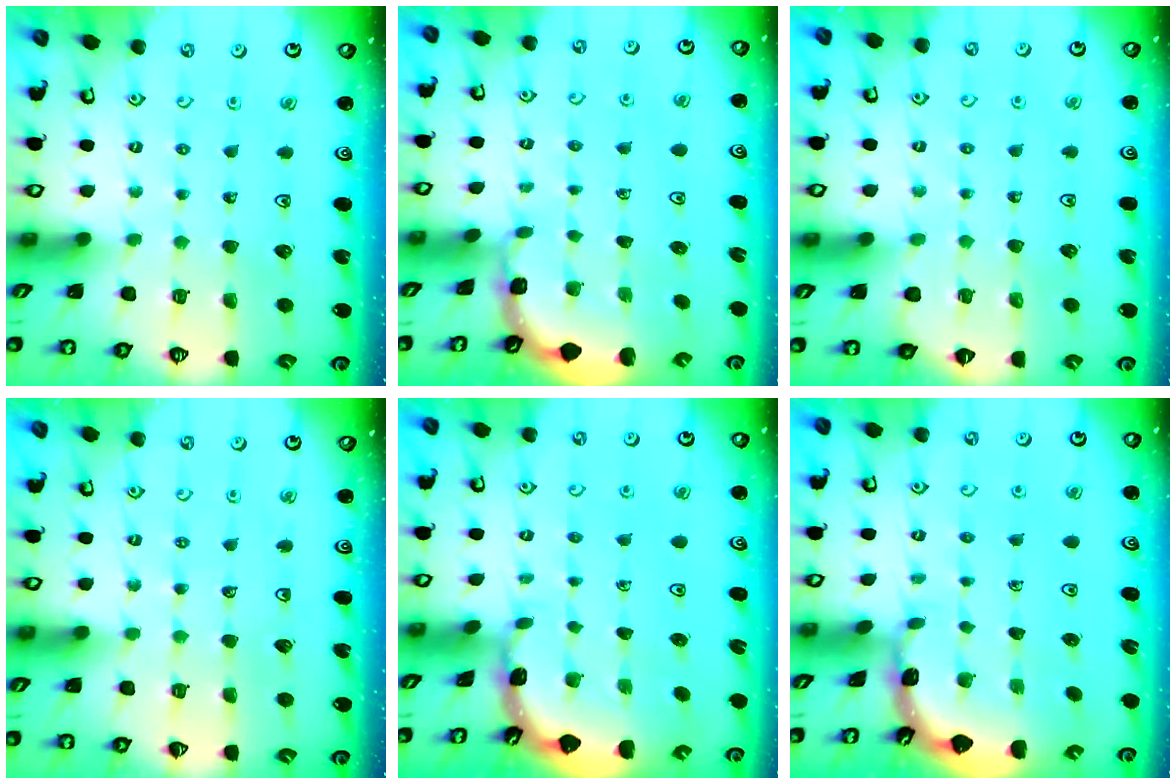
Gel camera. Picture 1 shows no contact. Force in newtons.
{"total": 1.2, "press": 1.2, "slide": 0.3}
{"total": 3.9, "press": 3.9, "slide": 0.6}
{"total": 2.4, "press": 2.4, "slide": 0.2}
{"total": 1.6, "press": 1.6, "slide": 0.2}
{"total": 1.6, "press": 1.6, "slide": 0.2}